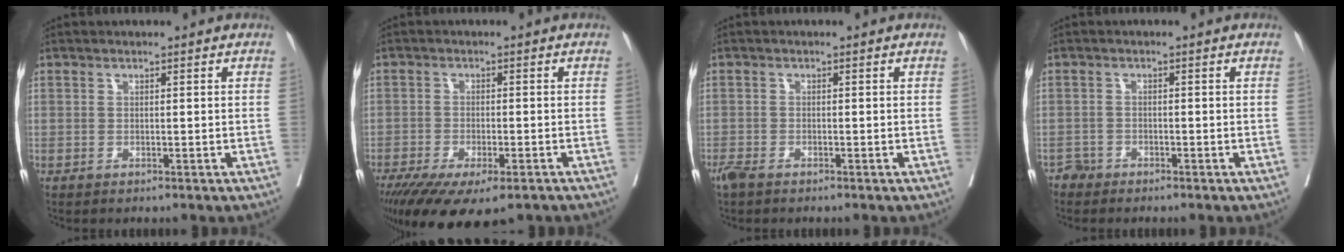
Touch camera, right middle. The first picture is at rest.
{"total": 12.9, "force": [-9.0, 4.8, 7.9], "torque": [-0.141, -0.020, -0.139]}
{"total": 2.1, "force": [-1.8, 0.6, 1.1], "torque": [-0.026, -0.006, -0.034]}
{"total": 1.4, "force": [-1.3, 0.5, -0.5], "torque": [0.009, 0.000, -0.028]}